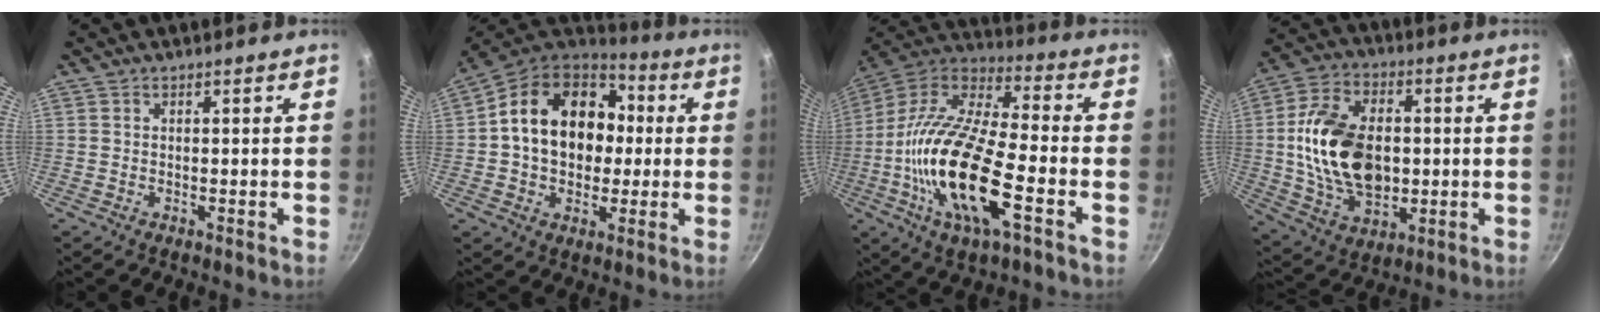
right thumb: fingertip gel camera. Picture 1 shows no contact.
{"total": 19.9, "force": [2.2, 15.1, 12.7], "torque": [-0.187, 0.032, 0.028]}
{"total": 22.9, "force": [-6.3, 8.1, 20.5], "torque": [-0.390, 0.028, -0.135]}
{"total": 19.5, "force": [0.2, 12.9, 14.7], "torque": [-0.247, 0.011, 0.007]}